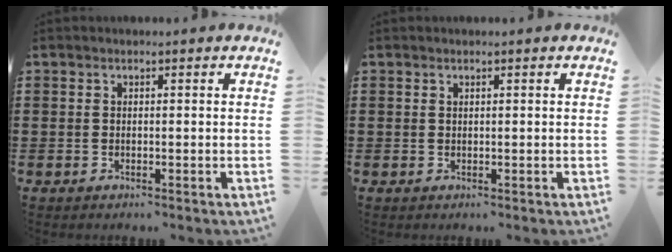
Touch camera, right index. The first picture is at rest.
{"total": 0.0}